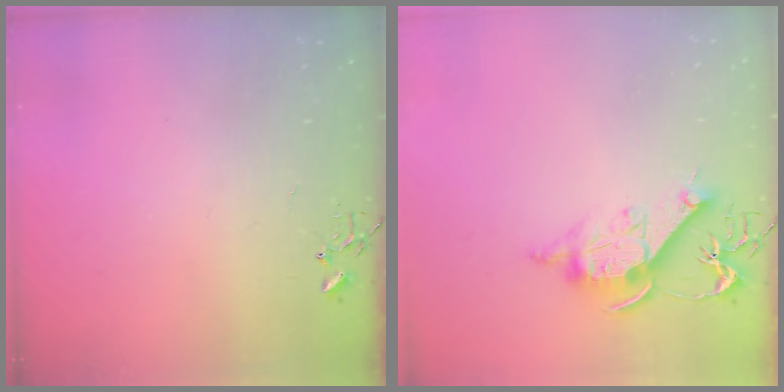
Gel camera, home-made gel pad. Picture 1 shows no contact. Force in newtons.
{"total": 11.0, "press": 10.9, "slide": 1.2}